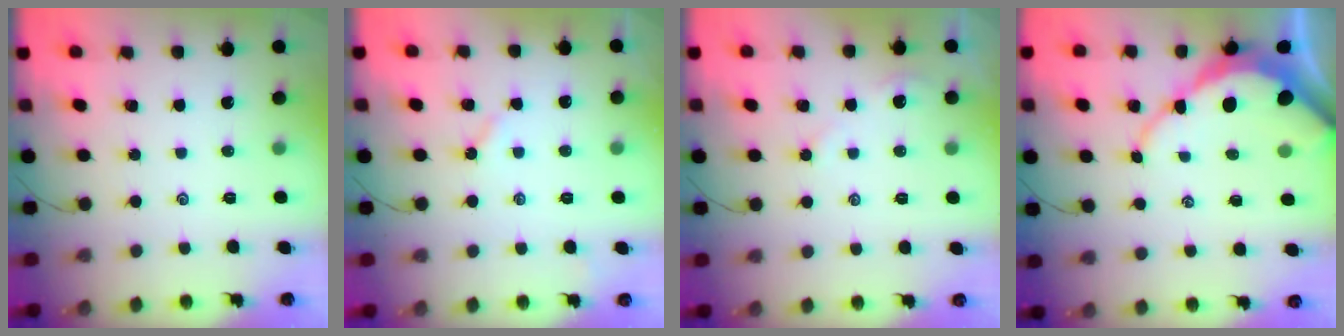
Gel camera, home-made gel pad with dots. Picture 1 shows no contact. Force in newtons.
{"total": 2.2, "press": 2.2, "slide": 0.4}
{"total": 2.8, "press": 2.8, "slide": 0.4}
{"total": 10.0, "press": 10.0, "slide": 1.1}